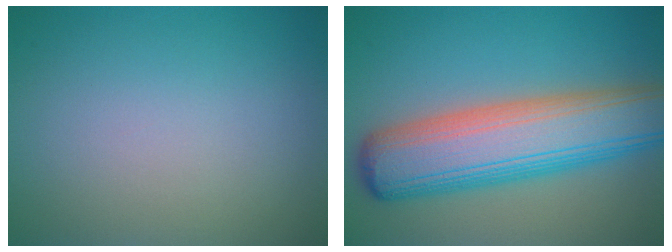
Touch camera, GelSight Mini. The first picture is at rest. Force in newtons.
{"total": 10.6, "press": 10.6, "slide": 0.3}